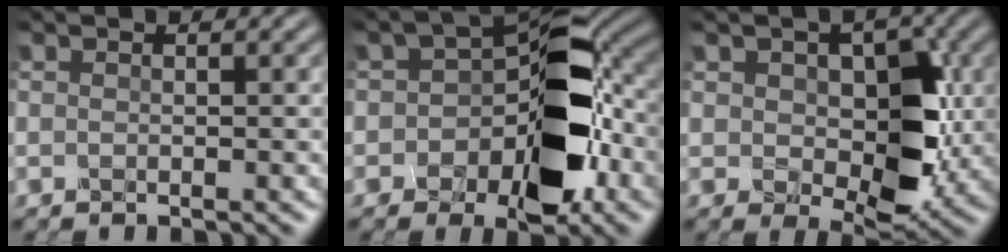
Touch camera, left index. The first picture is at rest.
{"total": 9.4, "force": [-2.2, 5.7, 7.1], "torque": [-0.090, 0.010, -0.044]}
{"total": 6.7, "force": [0.4, 4.4, 5.0], "torque": [-0.074, -0.010, 0.006]}